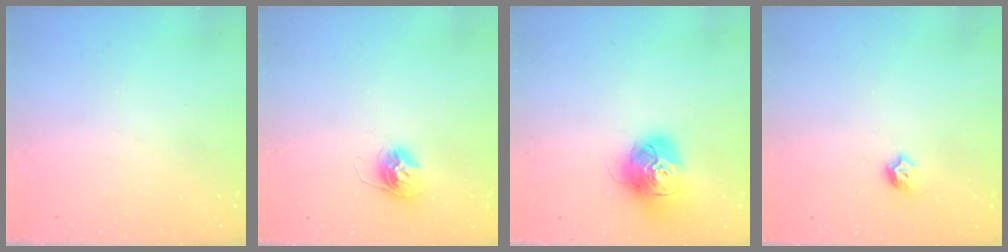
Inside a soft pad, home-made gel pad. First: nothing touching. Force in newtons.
{"total": 10.5, "press": 10.5, "slide": 0.5}
{"total": 17.2, "press": 17.1, "slide": 2.0}
{"total": 5.7, "press": 5.6, "slide": 1.0}